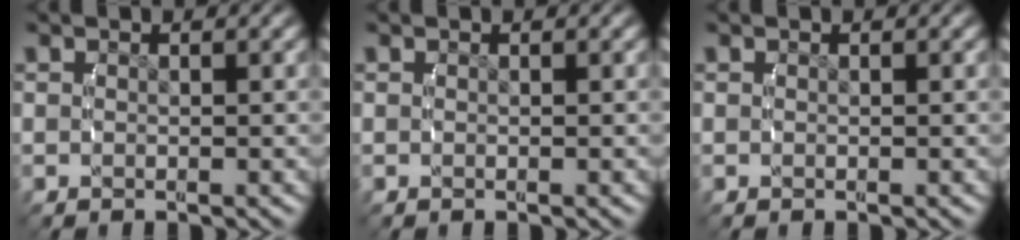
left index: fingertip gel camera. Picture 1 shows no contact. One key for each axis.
{"total": 0.0}
{"total": 0.0}